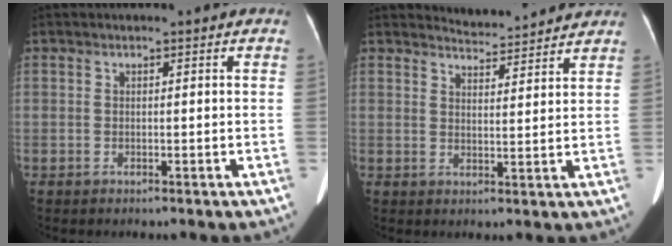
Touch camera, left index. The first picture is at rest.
{"total": 6.2, "force": [6.2, 0.4, 0.2], "torque": [-0.012, 0.011, 0.079]}